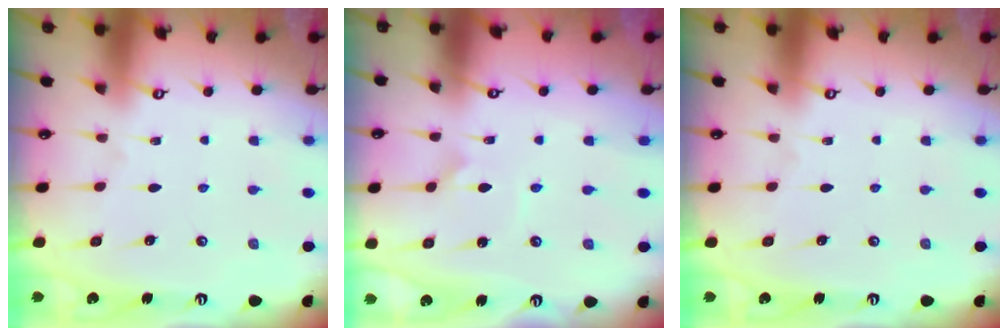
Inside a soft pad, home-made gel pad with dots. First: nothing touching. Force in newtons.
{"total": 2.1, "press": 2.1, "slide": 0.5}
{"total": 0.0}